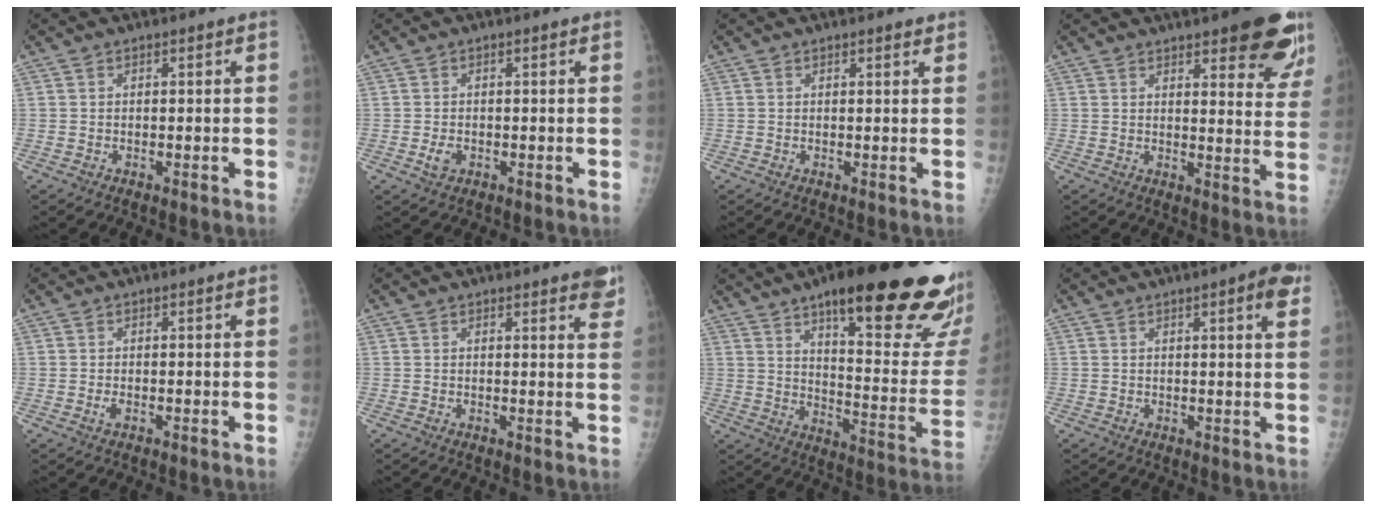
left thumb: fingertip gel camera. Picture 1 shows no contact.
{"total": 2.0, "force": [-0.4, 1.3, 1.4], "torque": [-0.023, 0.000, -0.004]}
{"total": 1.6, "force": [1.3, 0.3, 0.9], "torque": [-0.008, -0.003, 0.017]}
{"total": 16.1, "force": [10.5, 4.8, 11.2], "torque": [-0.103, -0.051, 0.120]}
{"total": 1.2, "force": [0.0, 0.4, 1.1], "torque": [-0.021, 0.002, 0.002]}
{"total": 5.7, "force": [4.0, 1.3, 3.8], "torque": [-0.025, -0.013, 0.038]}
{"total": 31.0, "force": [18.6, 7.1, 23.7], "torque": [-0.250, -0.067, 0.268]}
{"total": 5.2, "force": [2.6, 0.7, 4.4], "torque": [-0.051, -0.007, 0.029]}